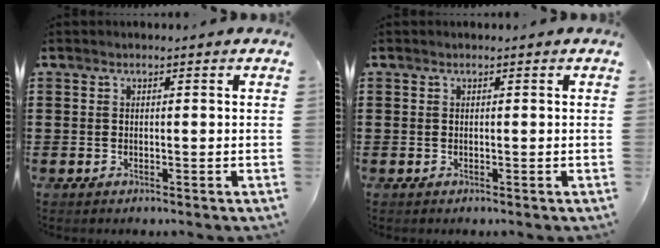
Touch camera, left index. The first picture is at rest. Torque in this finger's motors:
{"motor_torque": [0.00, 0.00, -0.01, 0.00]}